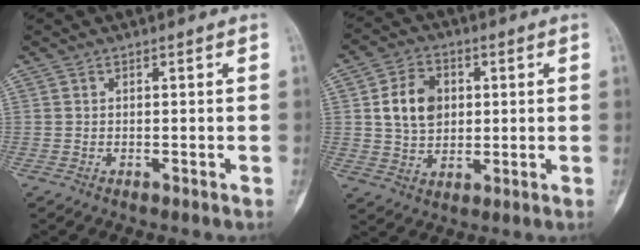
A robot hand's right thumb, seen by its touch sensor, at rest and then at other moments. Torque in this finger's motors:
{"motor_torque": [0.53, 1.92, 0.18, -0.14, 0.07]}